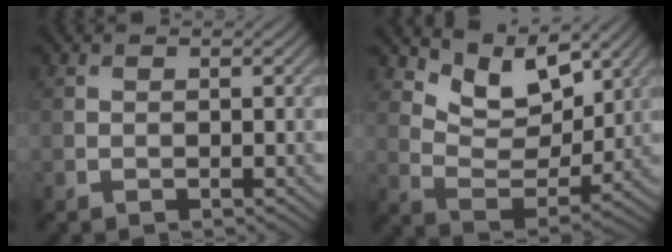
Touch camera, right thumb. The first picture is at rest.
{"total": 8.2, "force": [5.7, 3.9, 4.3], "torque": [-0.092, -0.016, 0.102]}